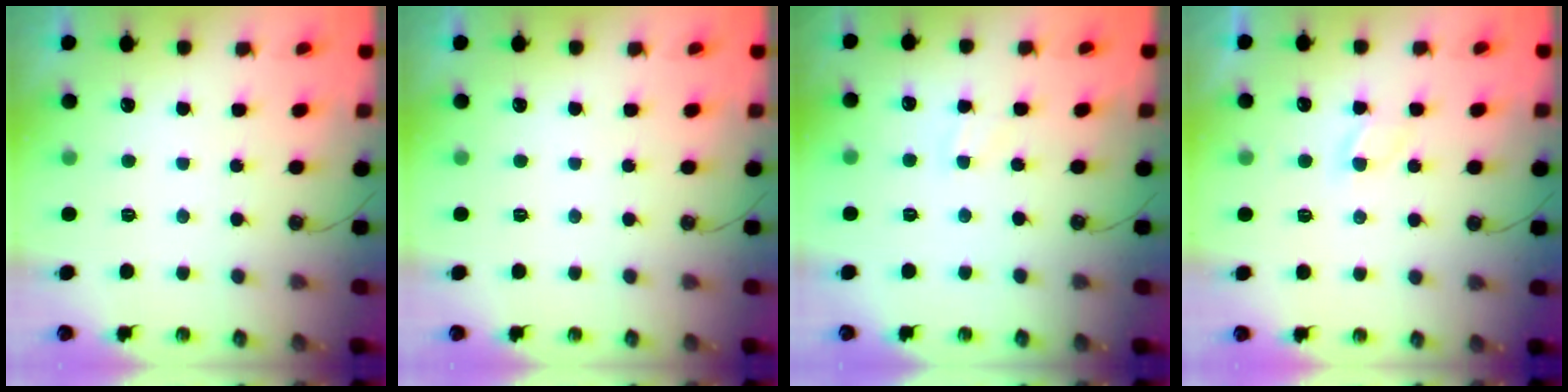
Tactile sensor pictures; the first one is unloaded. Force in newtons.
{"total": 0.0}
{"total": 4.2, "press": 4.1, "slide": 0.5}
{"total": 2.9, "press": 2.8, "slide": 0.6}